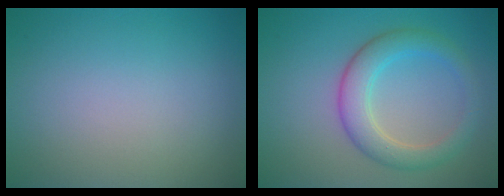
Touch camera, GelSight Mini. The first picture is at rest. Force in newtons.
{"total": 4.2, "press": 4.2, "slide": 0.1}